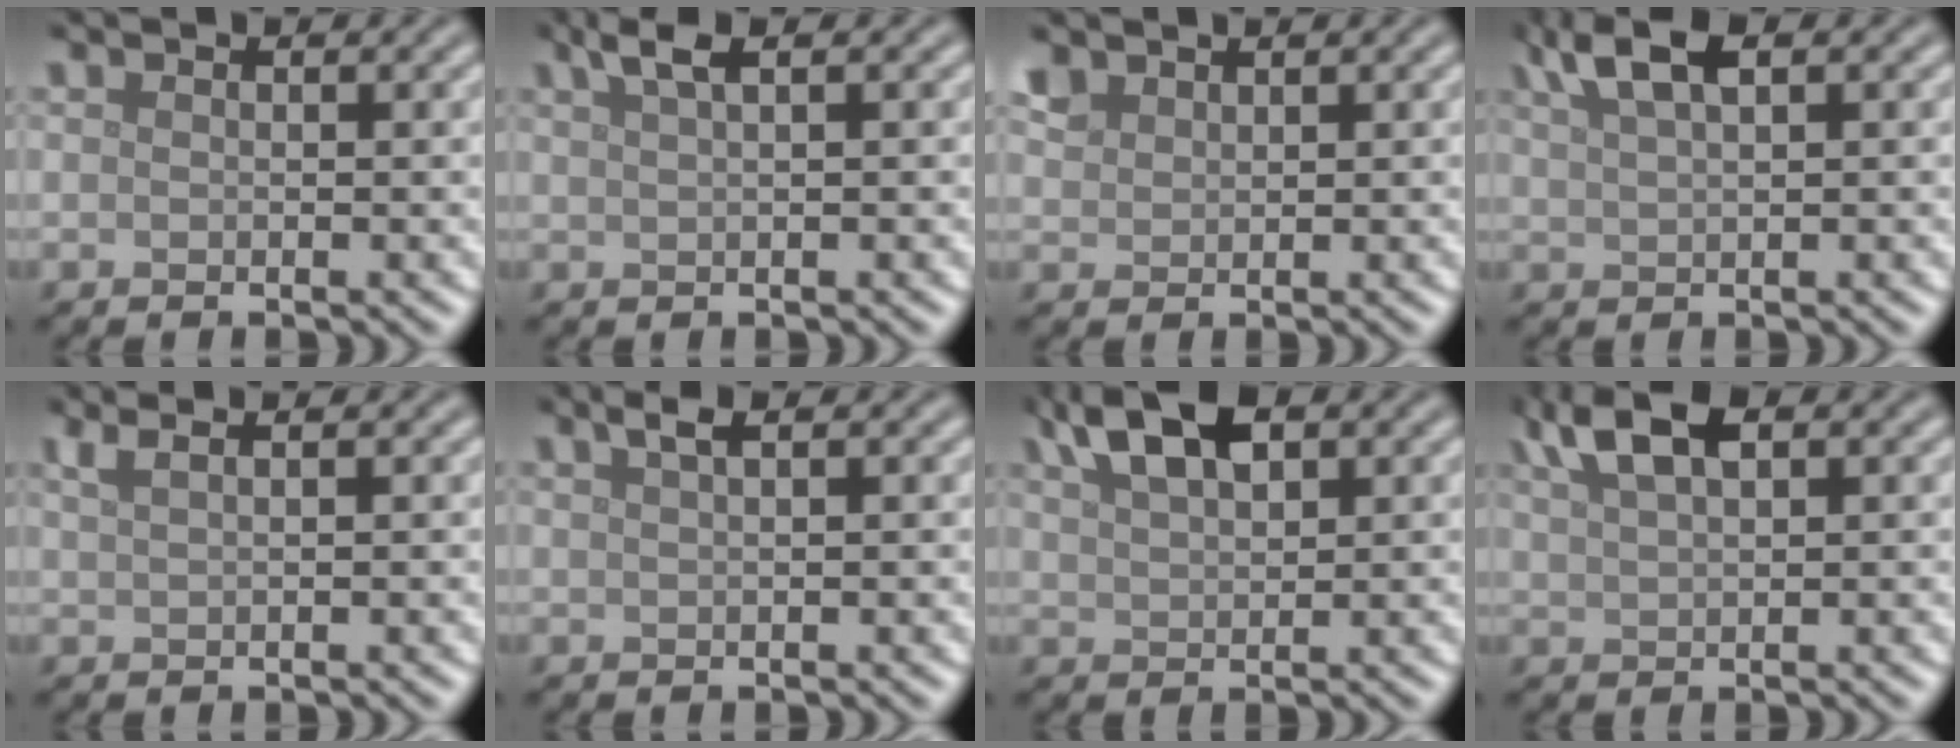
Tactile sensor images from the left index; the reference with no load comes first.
{"total": 2.3, "force": [1.4, 0.6, 1.8], "torque": [-0.023, 0.007, 0.024]}
{"total": 1.6, "force": [1.4, 0.8, 0.3], "torque": [-0.012, 0.006, 0.033]}
{"total": 3.8, "force": [2.3, 1.2, 2.8], "torque": [-0.053, 0.012, 0.045]}
{"total": 2.5, "force": [1.6, 1.0, 1.7], "torque": [-0.020, 0.007, 0.010]}
{"total": 1.6, "force": [0.9, 0.4, 1.2], "torque": [-0.020, 0.006, 0.014]}
{"total": 5.4, "force": [3.0, 2.4, 3.8], "torque": [-0.073, 0.016, 0.054]}
{"total": 4.6, "force": [2.6, 1.8, 3.2], "torque": [-0.065, 0.015, 0.048]}